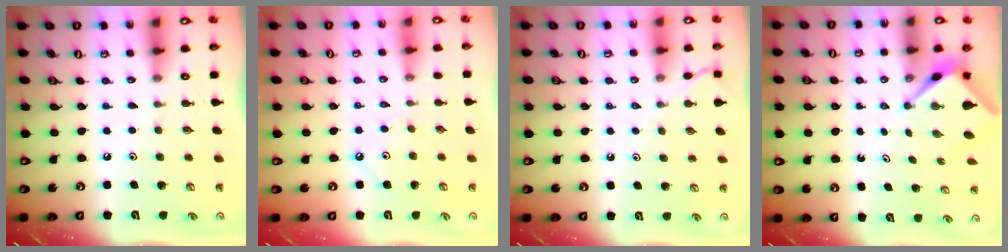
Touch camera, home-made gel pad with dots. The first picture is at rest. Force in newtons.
{"total": 2.6, "press": 2.6, "slide": 0.4}
{"total": 2.9, "press": 2.8, "slide": 0.6}
{"total": 2.7, "press": 2.7, "slide": 0.1}